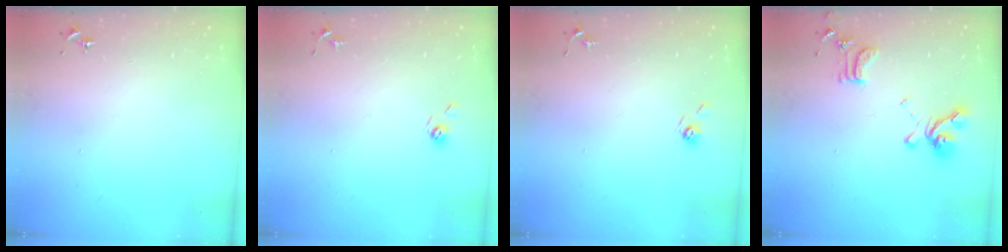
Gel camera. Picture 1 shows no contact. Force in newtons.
{"total": 5.4, "press": 5.2, "slide": 1.4}
{"total": 5.4, "press": 5.2, "slide": 1.4}
{"total": 15.5, "press": 15.4, "slide": 1.5}